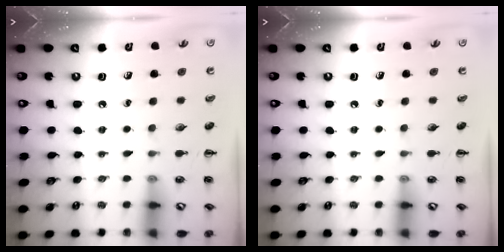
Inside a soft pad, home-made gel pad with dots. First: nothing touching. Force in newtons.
{"total": 0.0}